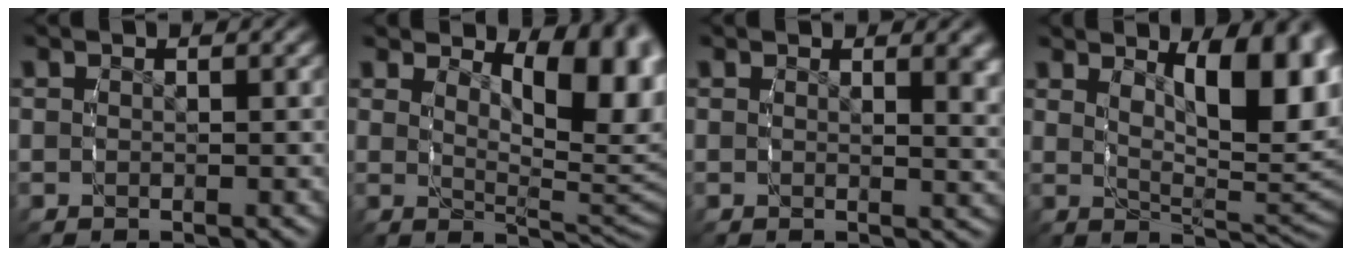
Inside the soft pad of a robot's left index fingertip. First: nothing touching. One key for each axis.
{"total": 7.9, "fx": 2.9, "fy": 2.7, "fz": 6.8, "tx": -0.064, "ty": -0.007, "tz": 0.048}
{"total": 1.6, "fx": 0.9, "fy": 0.0, "fz": 1.4, "tx": -0.018, "ty": -0.004, "tz": 0.012}
{"total": 8.4, "fx": 2.5, "fy": 2.7, "fz": 7.5, "tx": -0.090, "ty": -0.011, "tz": 0.046}